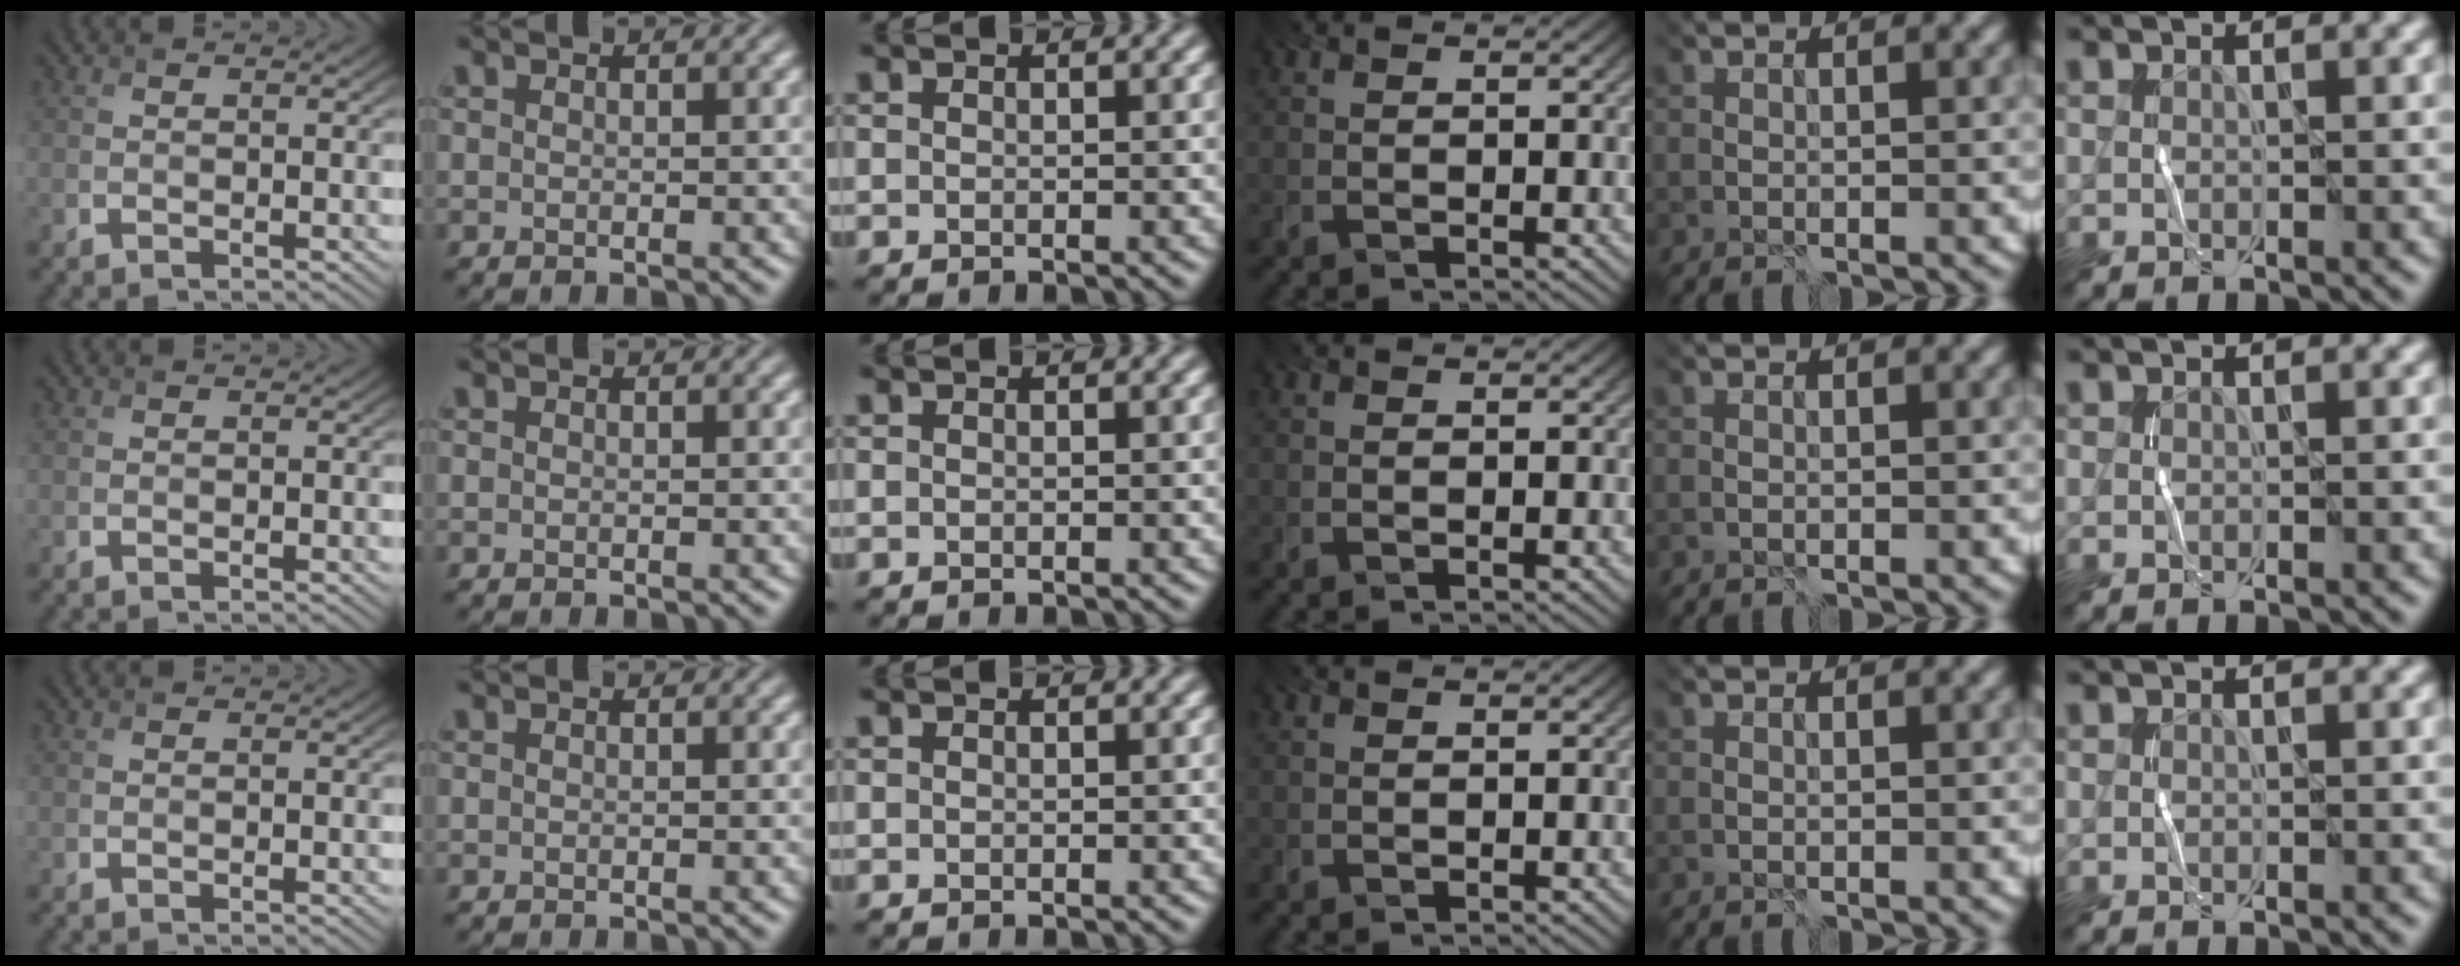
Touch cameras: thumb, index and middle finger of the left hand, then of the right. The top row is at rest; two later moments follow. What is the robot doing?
{"motion": "wrap", "object": "cellophane"}